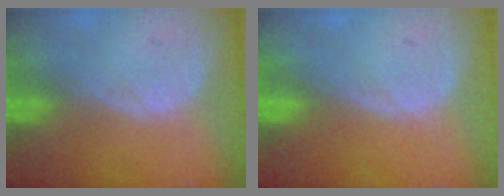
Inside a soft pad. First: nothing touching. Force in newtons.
{"total": 0.0}